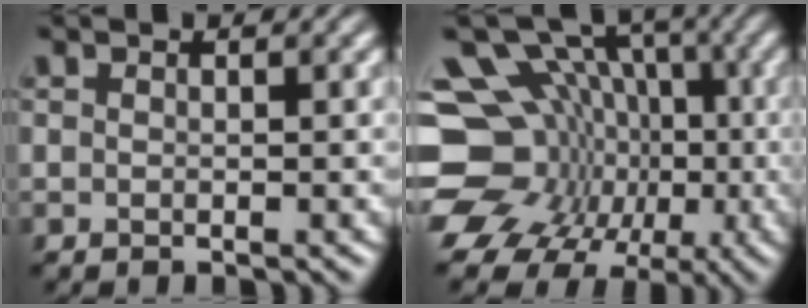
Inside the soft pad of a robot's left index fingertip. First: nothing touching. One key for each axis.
{"total": 15.6, "fx": -1.9, "fy": 13.2, "fz": 8.2, "tx": -0.167, "ty": 0.025, "tz": -0.040}